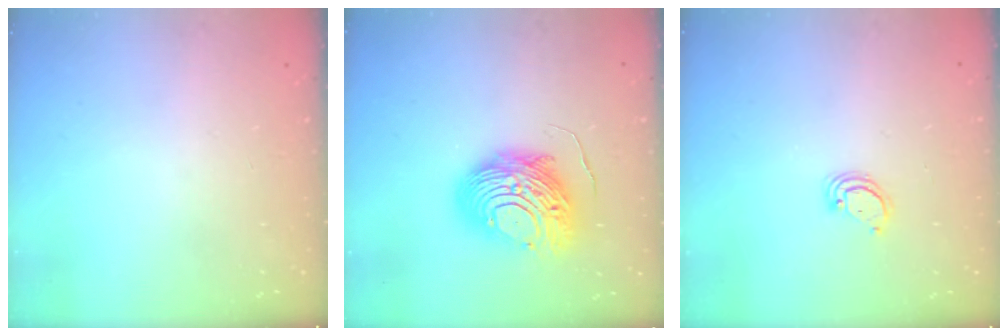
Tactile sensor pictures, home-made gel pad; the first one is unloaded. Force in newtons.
{"total": 11.6, "press": 11.6, "slide": 0.9}
{"total": 2.9, "press": 2.8, "slide": 0.2}